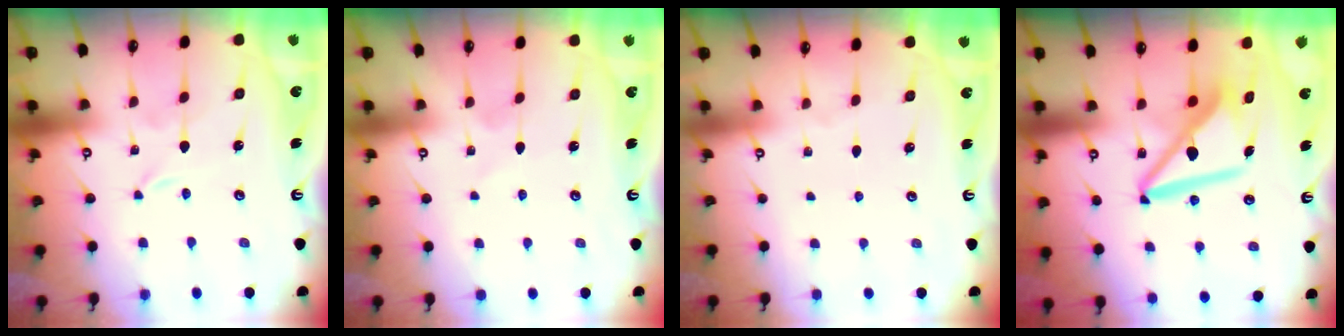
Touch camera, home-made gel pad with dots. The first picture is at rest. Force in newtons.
{"total": 2.3, "press": 2.2, "slide": 0.3}
{"total": 0.0}
{"total": 11.2, "press": 11.2, "slide": 0.9}